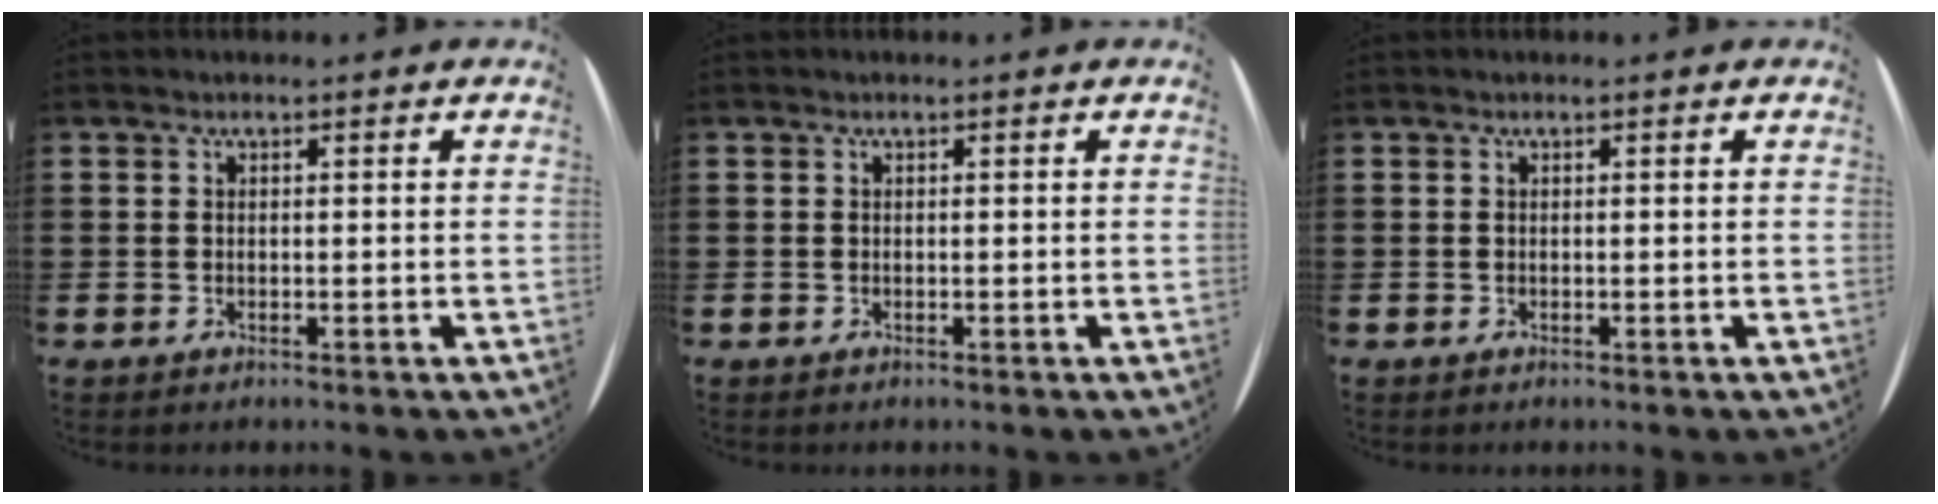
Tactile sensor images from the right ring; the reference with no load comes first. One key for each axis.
{"total": 0.0}
{"total": 0.0}